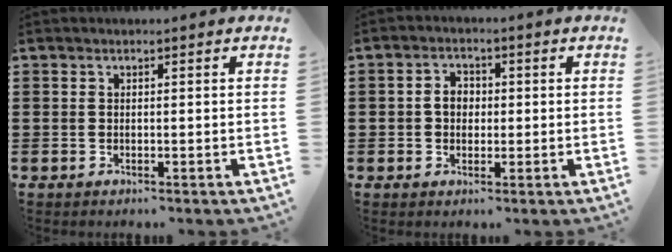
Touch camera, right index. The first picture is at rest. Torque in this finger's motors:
{"motor_torque": [0.52, -0.07, 0.21, 0.03]}